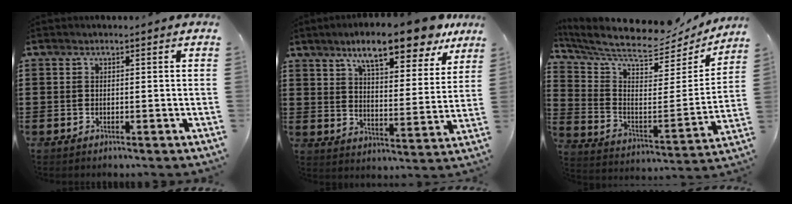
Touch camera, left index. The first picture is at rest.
{"total": 11.7, "force": [9.1, 2.1, 7.1], "torque": [-0.132, -0.031, 0.153]}
{"total": 6.9, "force": [6.4, 1.5, 2.1], "torque": [-0.077, -0.059, 0.107]}